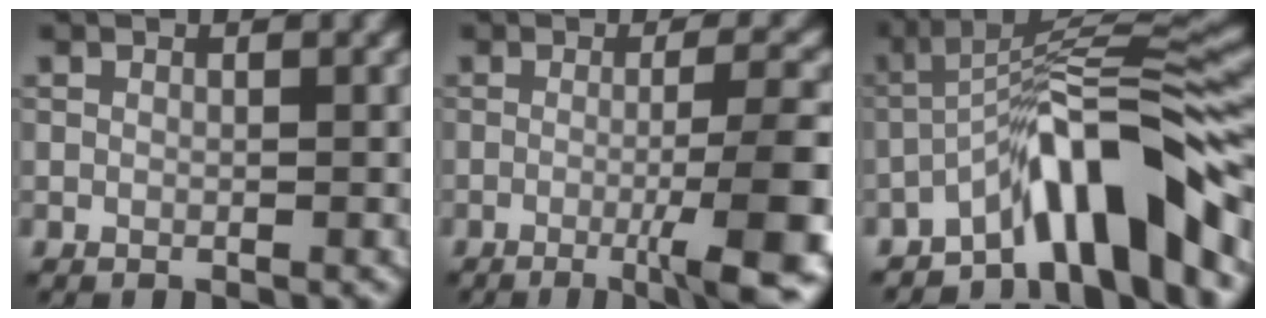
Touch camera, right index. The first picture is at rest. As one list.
[{"total": 8.7, "force": [-2.8, 1.5, 8.1], "torque": [-0.102, 0.004, -0.042]}, {"total": 9.4, "force": [-5.8, 1.8, 7.2], "torque": [-0.101, 0.019, -0.107]}]